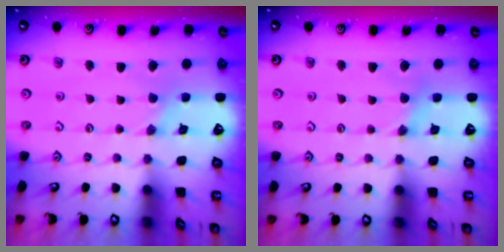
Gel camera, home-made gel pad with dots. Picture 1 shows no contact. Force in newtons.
{"total": 2.6, "press": 2.6, "slide": 0.4}